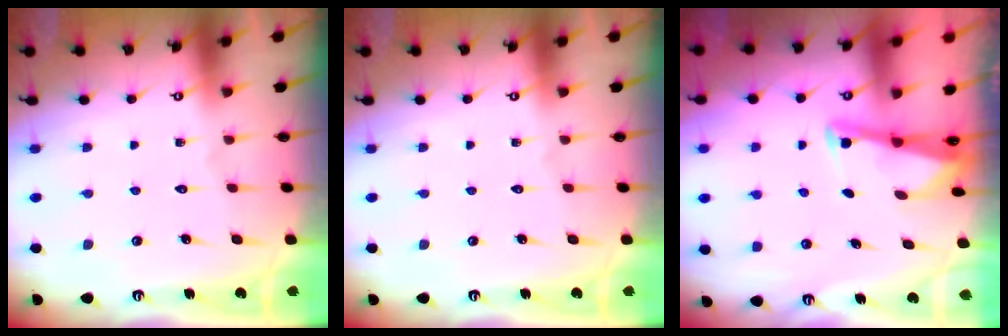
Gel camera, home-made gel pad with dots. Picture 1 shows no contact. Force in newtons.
{"total": 0.0}
{"total": 2.6, "press": 2.6, "slide": 0.1}